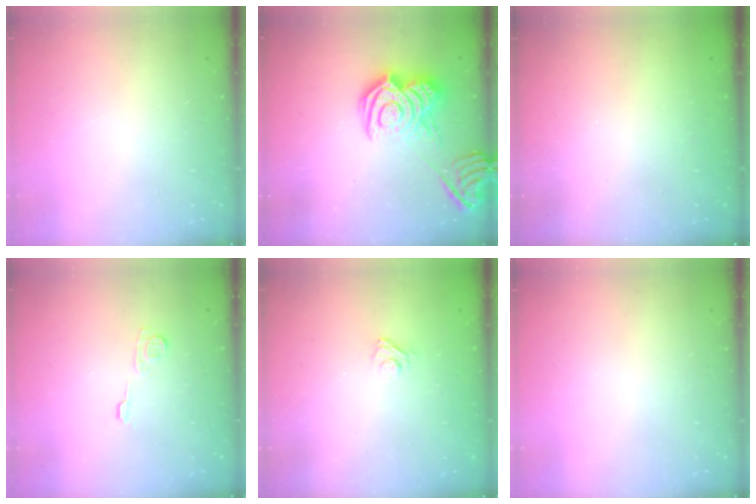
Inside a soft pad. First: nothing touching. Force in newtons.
{"total": 12.7, "press": 12.6, "slide": 0.7}
{"total": 2.2, "press": 2.1, "slide": 0.7}
{"total": 5.8, "press": 5.8, "slide": 0.6}
{"total": 2.9, "press": 2.6, "slide": 1.2}
{"total": 0.0}